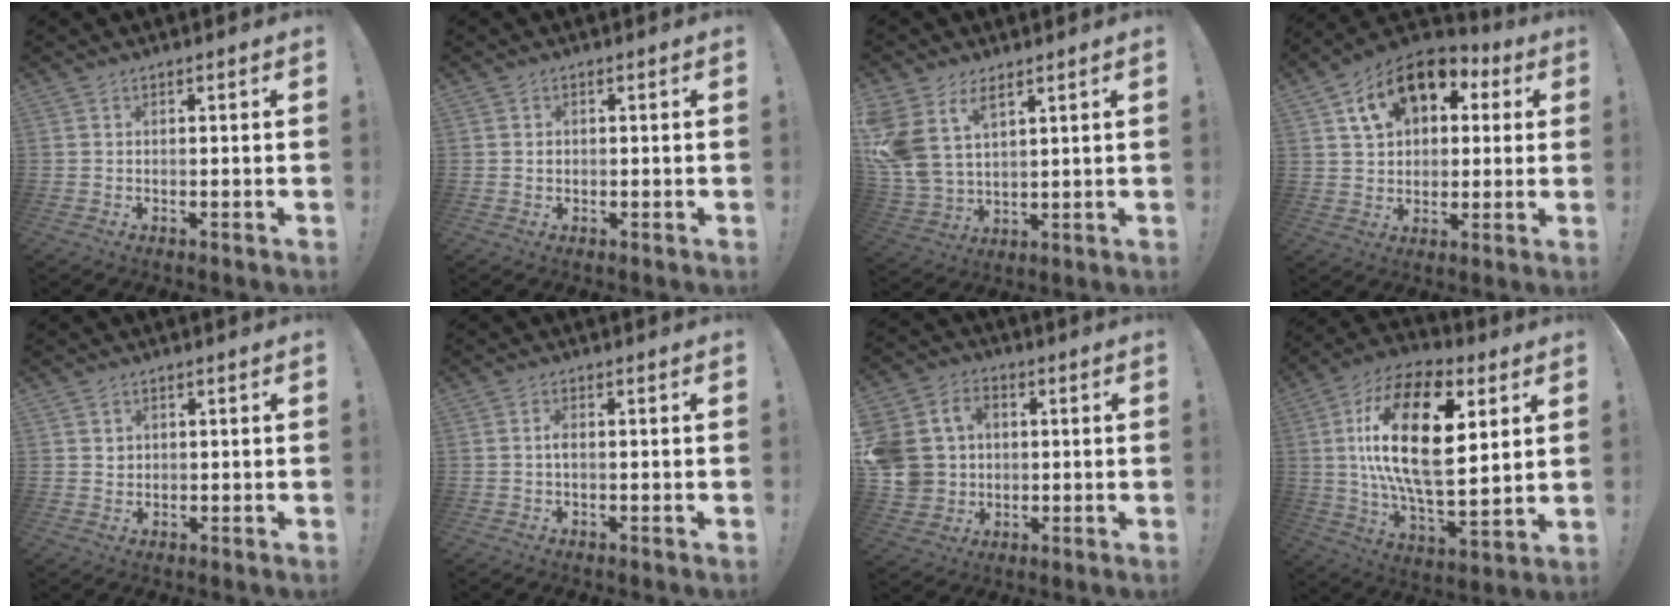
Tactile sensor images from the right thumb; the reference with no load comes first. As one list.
[{"total": 0.8, "force": [0.1, 0.8, -0.1], "torque": [0.008, -0.002, -0.001]}, {"total": 10.8, "force": [6.3, 6.5, 5.9], "torque": [-0.134, -0.040, 0.124]}, {"total": 16.5, "force": [7.5, 11.2, 9.5], "torque": [-0.142, -0.023, 0.138]}, {"total": 2.0, "force": [1.1, 1.7, 0.3], "torque": [0.007, -0.008, 0.019]}, {"total": 1.6, "force": [-0.2, 0.4, 1.5], "torque": [-0.035, 0.001, -0.007]}, {"total": 12.6, "force": [1.1, 11.3, 5.4], "torque": [-0.106, 0.002, 0.028]}, {"total": 26.3, "force": [6.3, 12.2, 22.4], "torque": [-0.441, -0.027, 0.101]}]